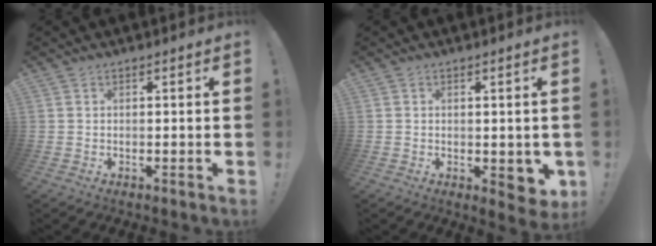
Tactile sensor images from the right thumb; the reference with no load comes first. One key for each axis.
{"total": 4.7, "fx": -0.5, "fy": 2.8, "fz": 3.8, "tx": -0.029, "ty": -0.002, "tz": -0.003}